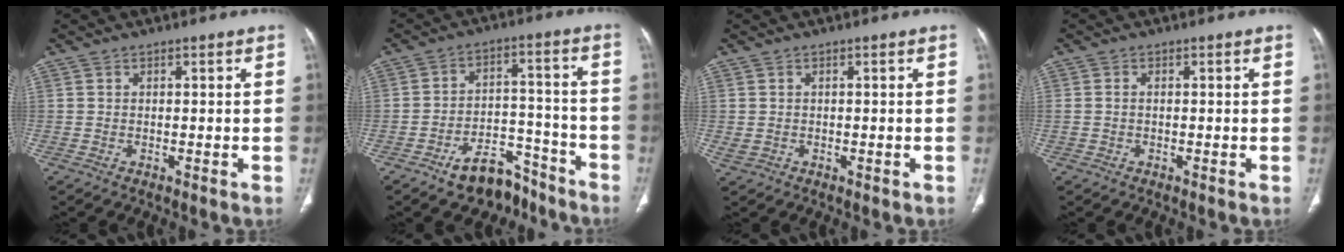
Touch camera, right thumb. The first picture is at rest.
{"total": 10.6, "force": [-7.7, 5.8, 4.4], "torque": [-0.035, 0.076, -0.119]}
{"total": 1.5, "force": [-0.2, 1.2, 0.9], "torque": [-0.023, 0.010, 0.005]}
{"total": 1.0, "force": [0.0, 0.6, 0.8], "torque": [-0.022, 0.005, 0.001]}